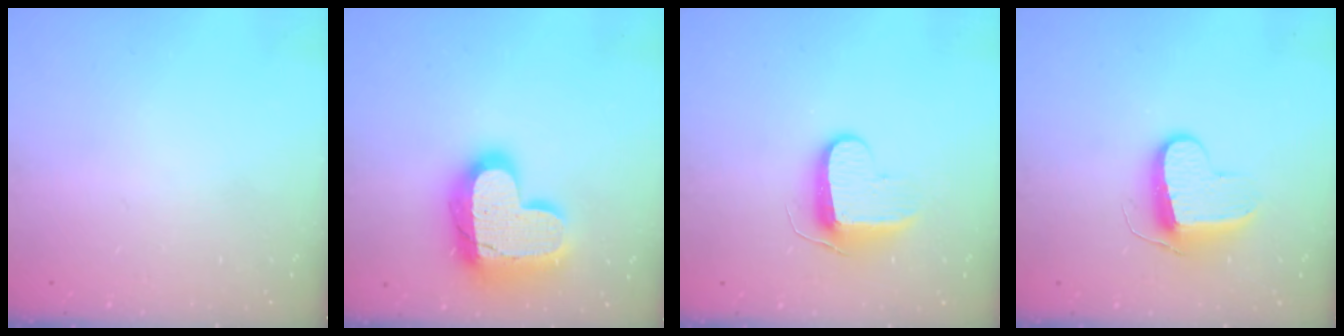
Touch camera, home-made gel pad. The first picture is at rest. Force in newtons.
{"total": 21.1, "press": 21.0, "slide": 1.5}
{"total": 8.9, "press": 8.9, "slide": 0.8}
{"total": 9.6, "press": 9.6, "slide": 0.2}